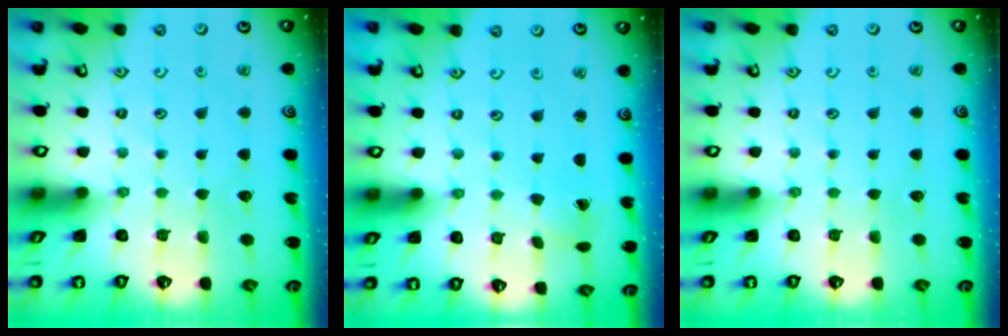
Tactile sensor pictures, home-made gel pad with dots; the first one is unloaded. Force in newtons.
{"total": 1.0, "press": 1.0, "slide": 0.1}
{"total": 0.0}